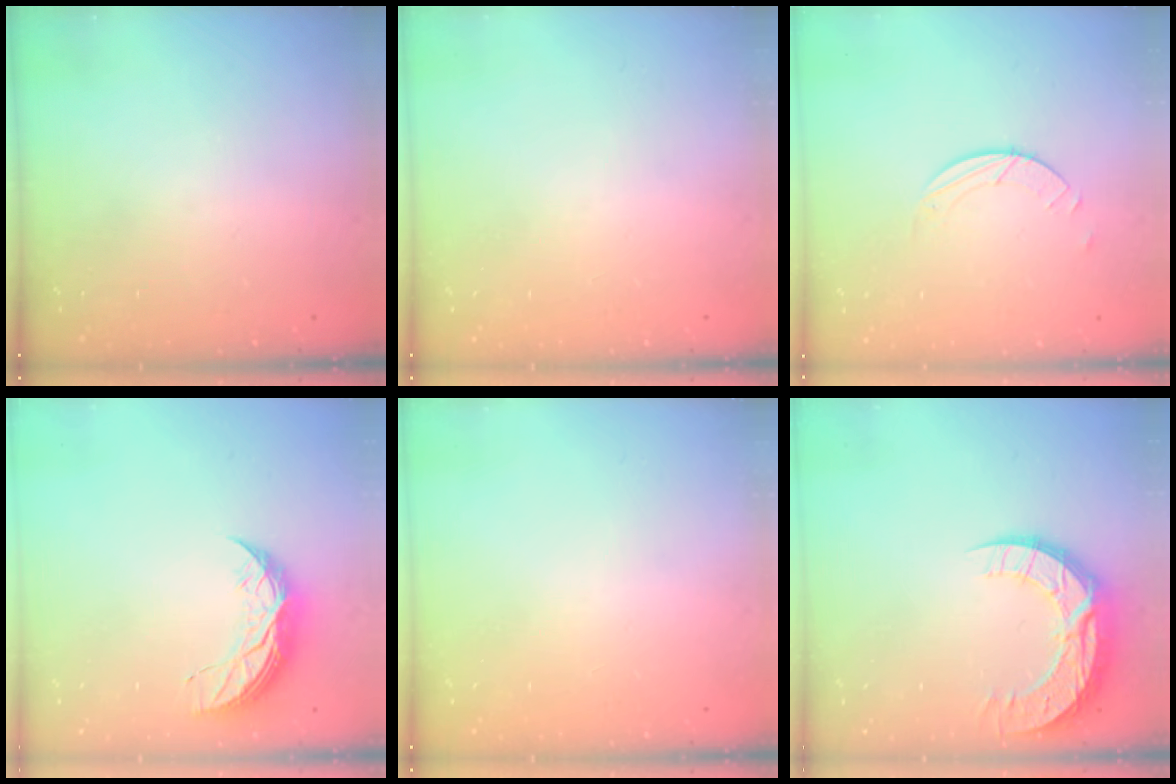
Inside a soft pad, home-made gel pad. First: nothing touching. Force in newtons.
{"total": 0.0}
{"total": 2.0, "press": 2.0, "slide": 0.2}
{"total": 8.1, "press": 8.0, "slide": 0.5}
{"total": 0.0}
{"total": 12.9, "press": 12.9, "slide": 1.1}